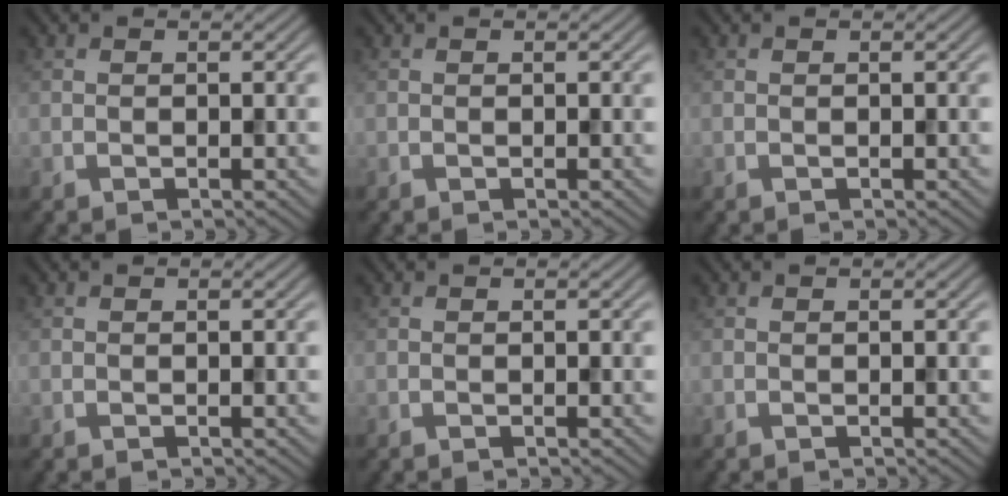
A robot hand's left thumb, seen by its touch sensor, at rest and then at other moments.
{"total": 0.0}
{"total": 0.0}
{"total": 0.0}
{"total": 0.0}
{"total": 0.0}